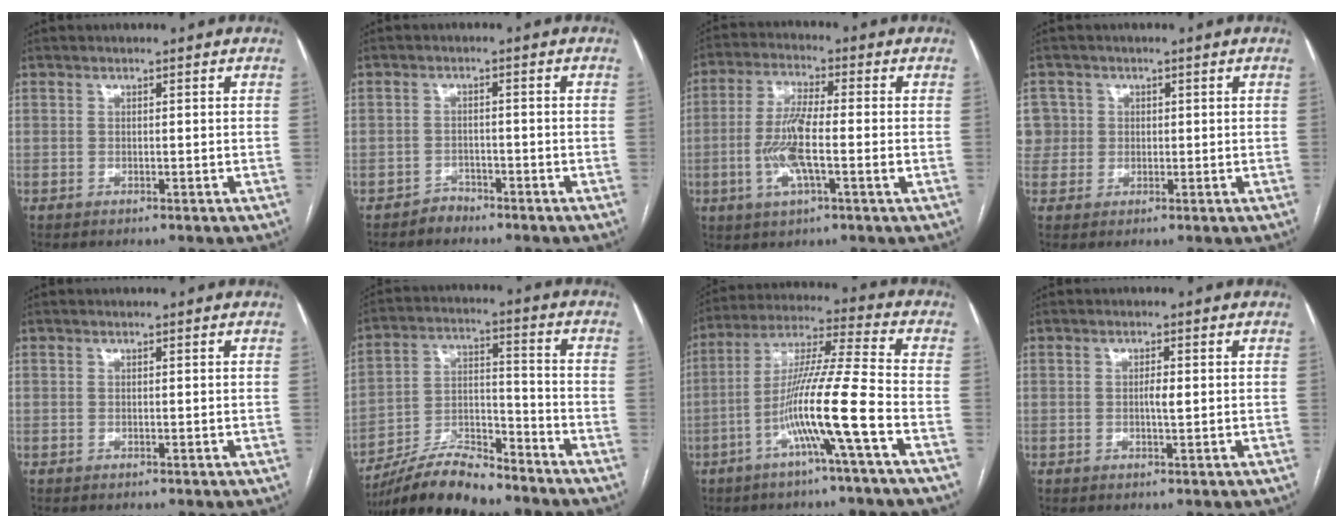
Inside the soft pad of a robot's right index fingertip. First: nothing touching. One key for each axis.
{"total": 2.0, "fx": -1.7, "fy": 1.0, "fz": -0.3, "tx": 0.005, "ty": 0.004, "tz": -0.030}
{"total": 9.1, "fx": -1.9, "fy": 1.5, "fz": 8.8, "tx": -0.182, "ty": 0.000, "tz": -0.039}
{"total": 4.8, "fx": 1.0, "fy": 4.7, "fz": 0.0, "tx": 0.011, "ty": 0.018, "tz": 0.021}
{"total": 0.0}
{"total": 13.1, "fx": -11.7, "fy": 2.4, "fz": 5.5, "tx": -0.097, "ty": 0.010, "tz": -0.212}
{"total": 13.0, "fx": -4.9, "fy": -1.5, "fz": 11.9, "tx": -0.224, "ty": 0.006, "tz": -0.096}
{"total": 1.6, "fx": 0.0, "fy": 0.2, "fz": 1.6, "tx": -0.030, "ty": 0.001, "tz": 0.001}